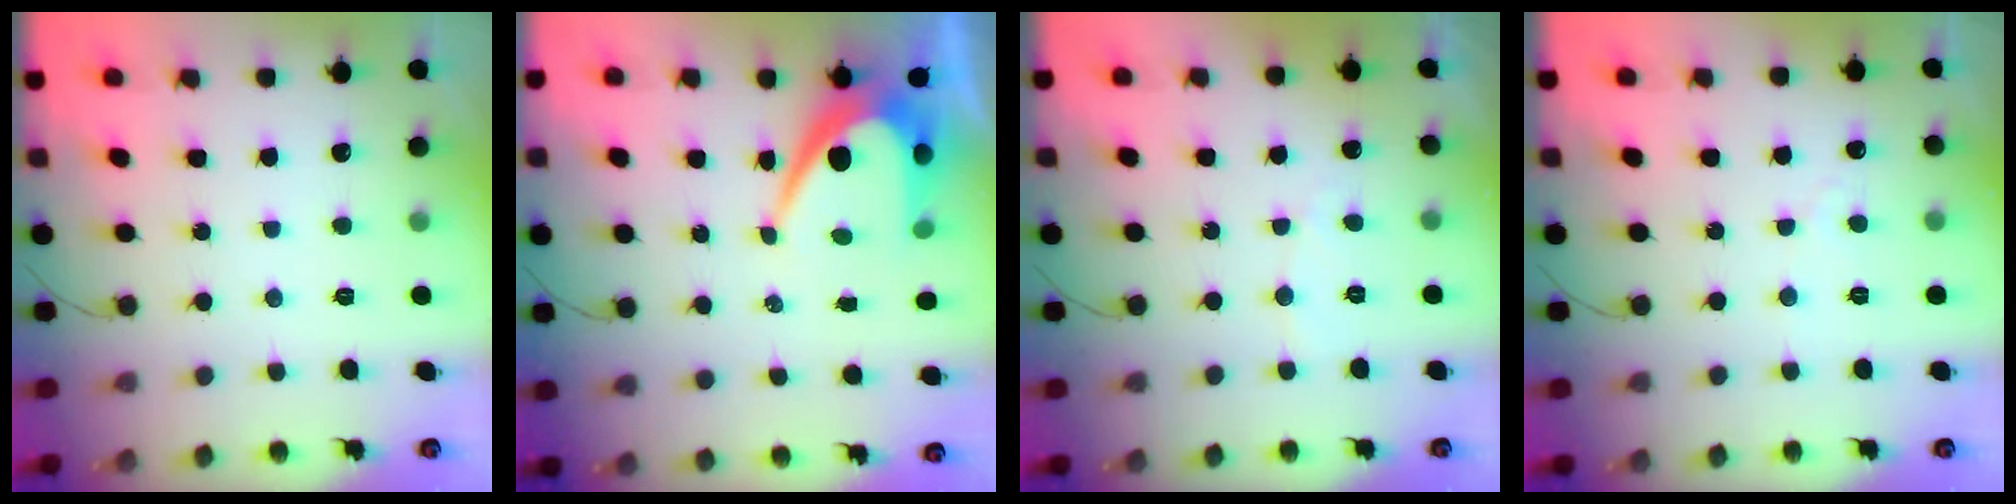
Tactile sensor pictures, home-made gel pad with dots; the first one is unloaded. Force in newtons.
{"total": 9.3, "press": 9.3, "slide": 0.6}
{"total": 2.6, "press": 2.6, "slide": 0.1}
{"total": 1.9, "press": 1.9, "slide": 0.1}